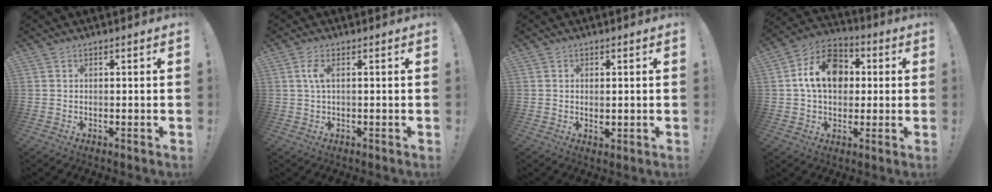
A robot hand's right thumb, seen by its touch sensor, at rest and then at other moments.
{"total": 3.6, "force": [0.7, 1.0, 3.3], "torque": [-0.064, 0.002, 0.012]}
{"total": 1.6, "force": [0.4, 0.9, 1.3], "torque": [-0.011, -0.003, 0.005]}
{"total": 15.2, "force": [3.0, 11.3, 9.7], "torque": [-0.145, 0.010, 0.062]}